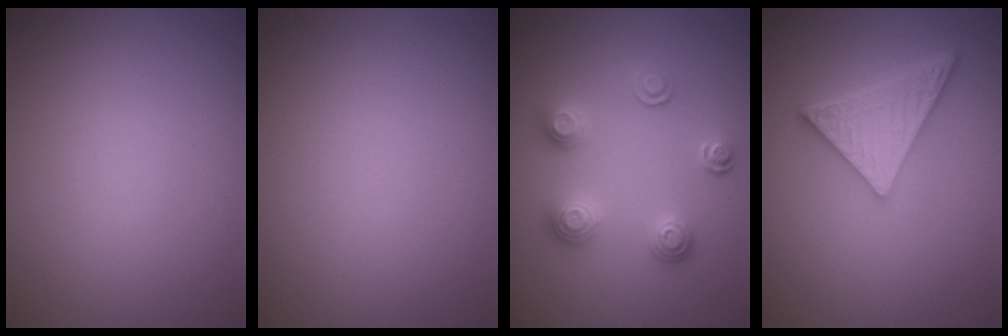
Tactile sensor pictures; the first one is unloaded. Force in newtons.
{"total": 0.0}
{"total": 3.4, "press": 2.9, "slide": 1.8}
{"total": 4.7, "press": 4.2, "slide": 2.2}